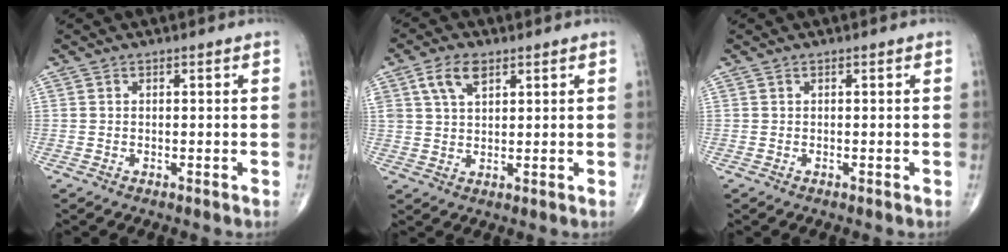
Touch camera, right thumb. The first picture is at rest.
{"total": 6.1, "force": [3.0, 3.3, 4.1], "torque": [-0.071, -0.005, 0.060]}
{"total": 0.0}